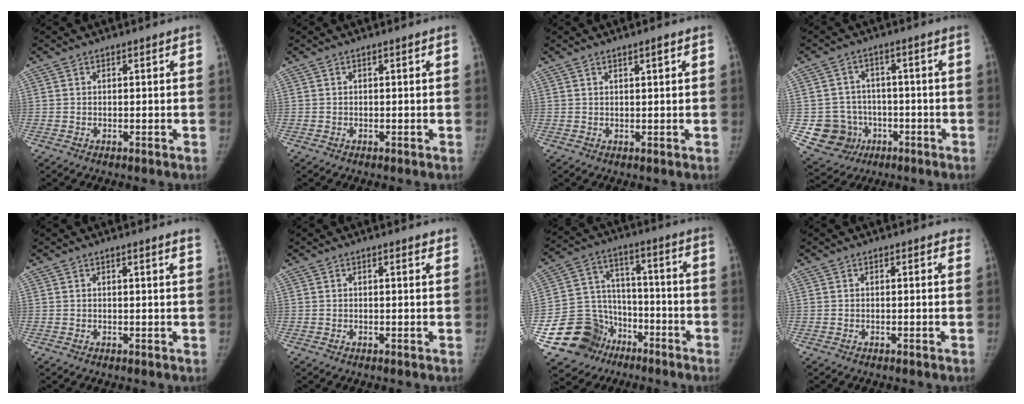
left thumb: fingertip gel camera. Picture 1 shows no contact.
{"total": 0.0}
{"total": 1.1, "force": [0.7, 0.1, 0.8], "torque": [-0.005, -0.002, 0.012]}
{"total": 9.5, "force": [-2.5, 9.0, 1.7], "torque": [-0.015, 0.023, -0.028]}
{"total": 2.6, "force": [2.0, -0.3, 1.7], "torque": [-0.022, -0.004, 0.017]}
{"total": 1.2, "force": [0.9, 0.3, 0.7], "torque": [-0.007, -0.003, 0.011]}
{"total": 14.7, "force": [-7.0, 12.6, 3.2], "torque": [-0.023, 0.088, -0.107]}
{"total": 1.1, "force": [0.9, 0.5, 0.3], "torque": [0.005, -0.002, 0.002]}